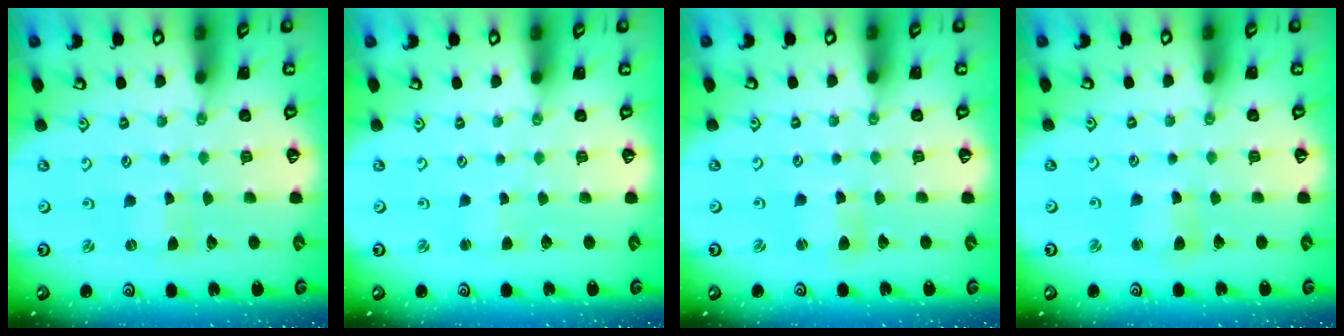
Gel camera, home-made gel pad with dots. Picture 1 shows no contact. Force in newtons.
{"total": 1.4, "press": 1.4, "slide": 0.3}
{"total": 3.1, "press": 3.1, "slide": 0.3}
{"total": 3.3, "press": 3.3, "slide": 0.3}